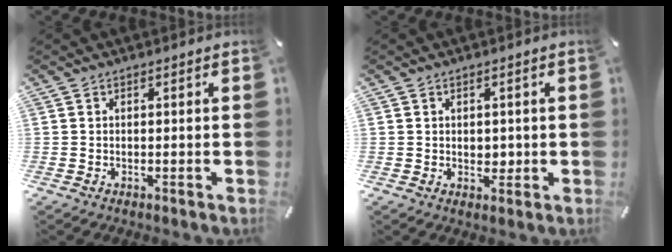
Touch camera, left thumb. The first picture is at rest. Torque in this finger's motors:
{"motor_torque": [0.43, 0.81, 0.14, -0.19, 0.04]}